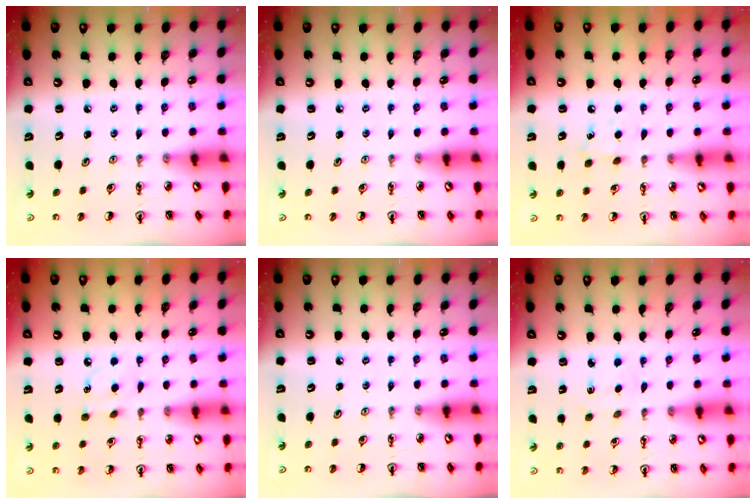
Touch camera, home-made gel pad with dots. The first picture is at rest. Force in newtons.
{"total": 0.0}
{"total": 5.6, "press": 5.6, "slide": 0.7}
{"total": 6.6, "press": 6.5, "slide": 0.6}
{"total": 0.0}
{"total": 1.3, "press": 1.2, "slide": 0.3}